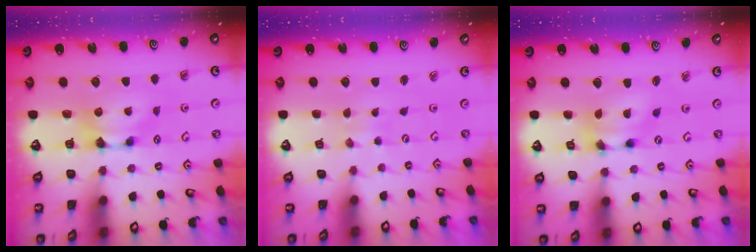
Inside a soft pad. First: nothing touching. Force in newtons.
{"total": 5.3, "press": 5.2, "slide": 0.2}
{"total": 5.8, "press": 5.4, "slide": 2.1}